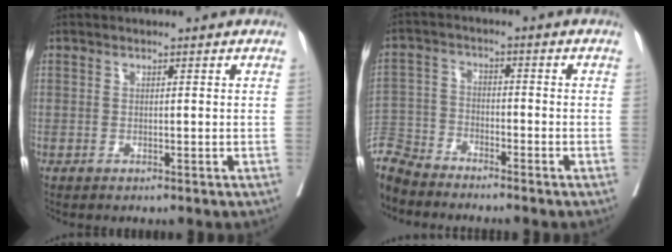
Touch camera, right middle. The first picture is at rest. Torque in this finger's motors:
{"motor_torque": [1.02, -1.11, 0.41, 0.21]}